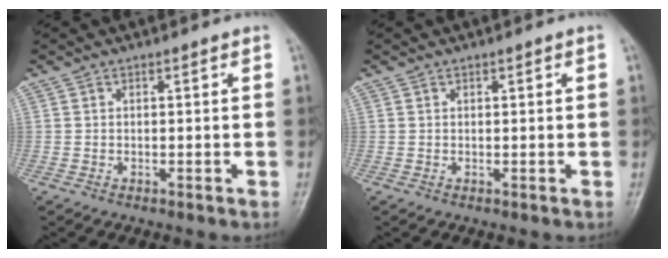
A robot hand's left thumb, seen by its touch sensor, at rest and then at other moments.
{"total": 0.6, "force": [0.3, 0.3, 0.5], "torque": [-0.004, 0.000, 0.004]}